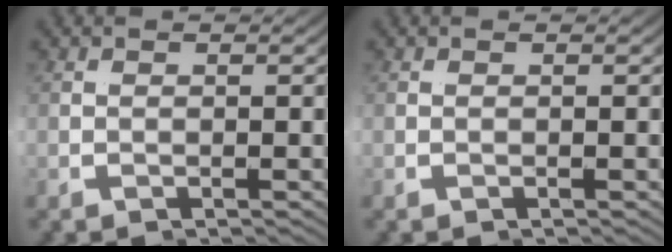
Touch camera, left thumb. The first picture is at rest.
{"total": 0.0}